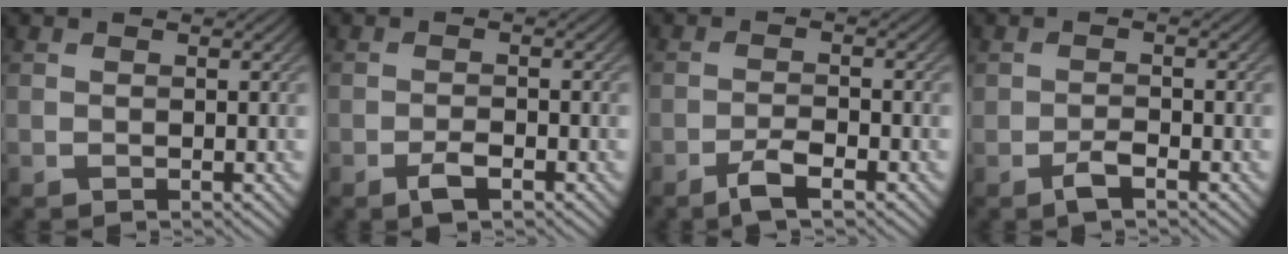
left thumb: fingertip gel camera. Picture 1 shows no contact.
{"total": 2.3, "force": [-1.4, 0.7, 1.7], "torque": [-0.032, 0.001, -0.028]}
{"total": 3.3, "force": [-2.2, 0.7, 2.4], "torque": [-0.051, 0.004, -0.047]}
{"total": 2.0, "force": [-1.3, 0.7, 1.4], "torque": [-0.026, 0.002, -0.027]}